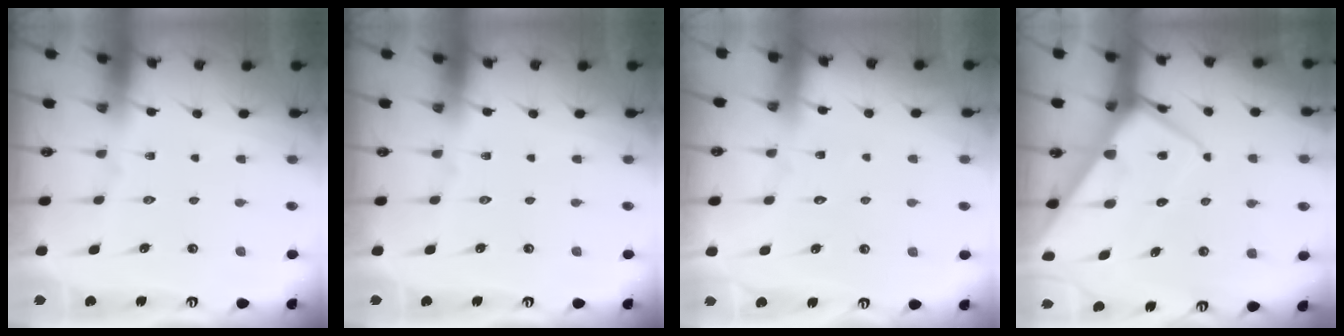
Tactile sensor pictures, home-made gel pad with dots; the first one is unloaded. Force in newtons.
{"total": 0.0}
{"total": 3.8, "press": 3.8, "slide": 0.4}
{"total": 9.3, "press": 9.2, "slide": 0.9}